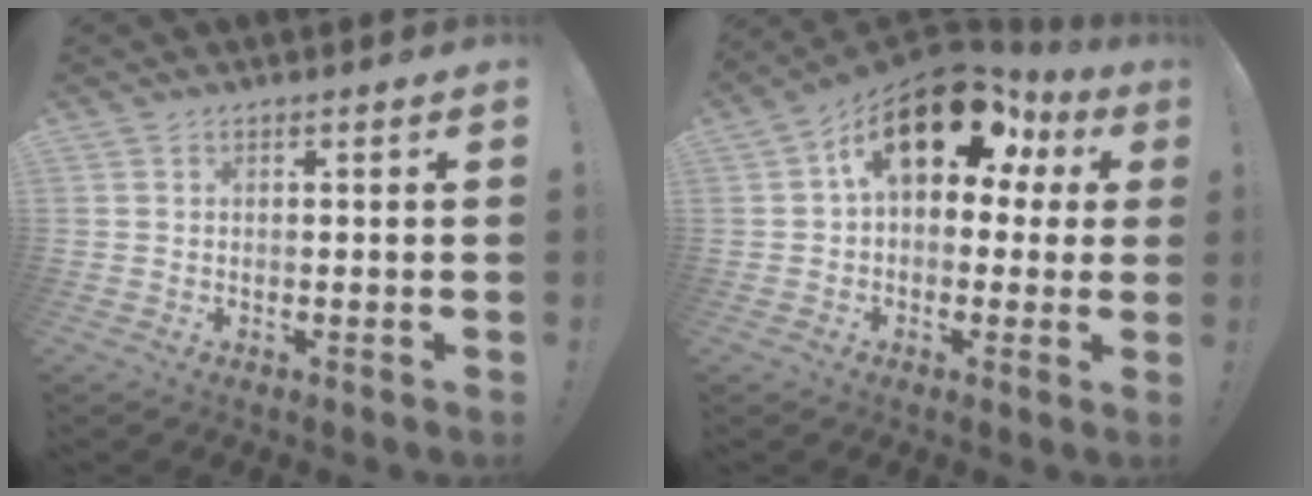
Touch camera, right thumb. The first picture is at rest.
{"total": 18.7, "force": [8.2, 10.3, 13.3], "torque": [-0.189, -0.031, 0.144]}